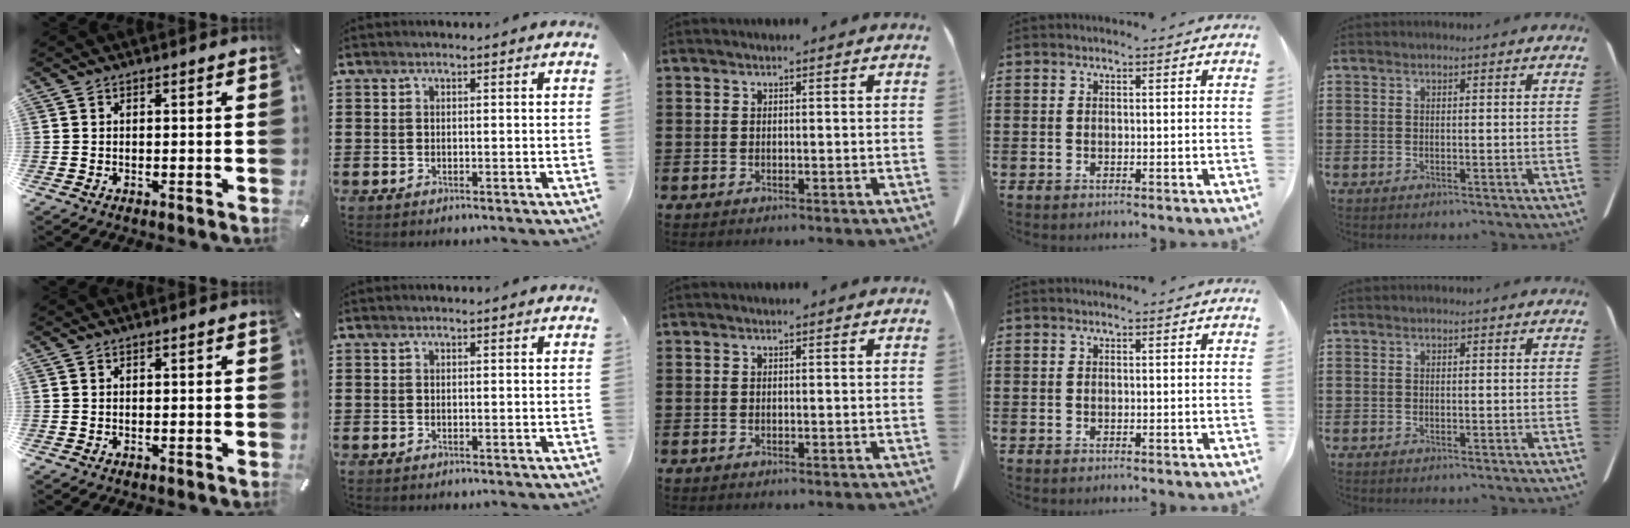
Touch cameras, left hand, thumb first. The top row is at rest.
{}